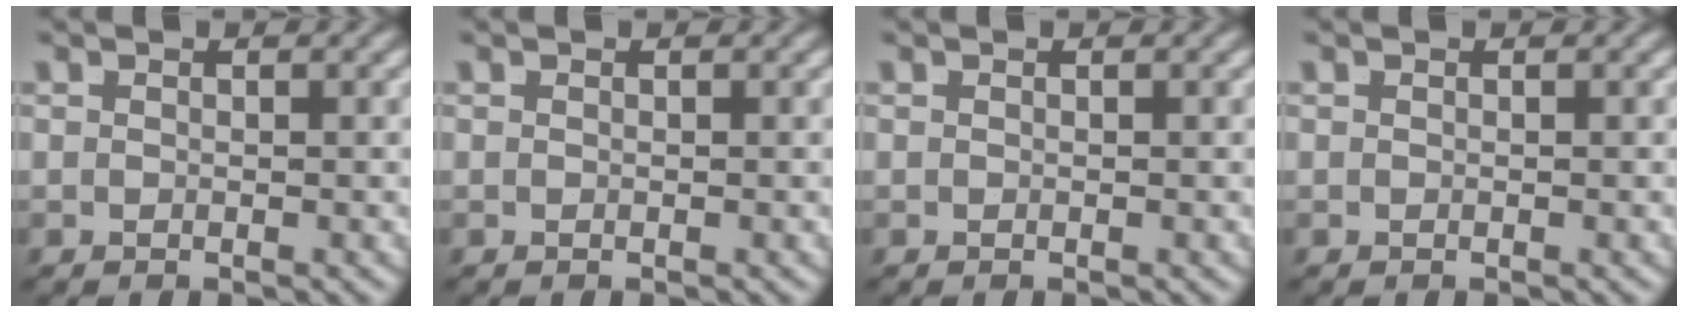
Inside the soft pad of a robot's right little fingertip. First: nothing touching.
{"total": 0.0}
{"total": 0.0}
{"total": 0.0}